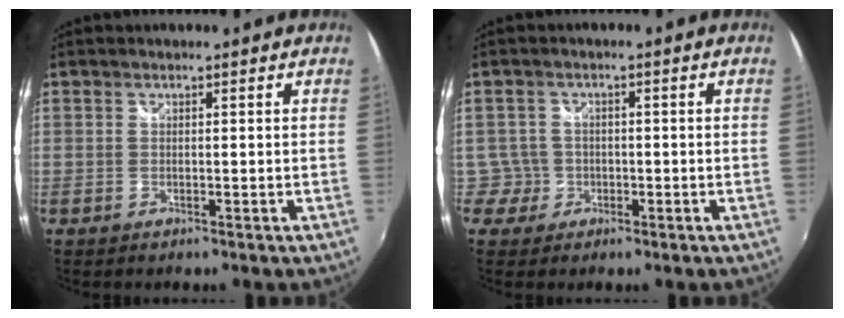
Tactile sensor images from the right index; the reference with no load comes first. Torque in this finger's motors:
{"motor_torque": [-0.01, -0.21, 0.07, -0.04]}